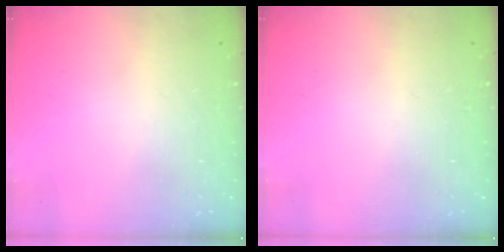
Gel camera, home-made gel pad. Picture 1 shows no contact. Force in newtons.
{"total": 0.0}